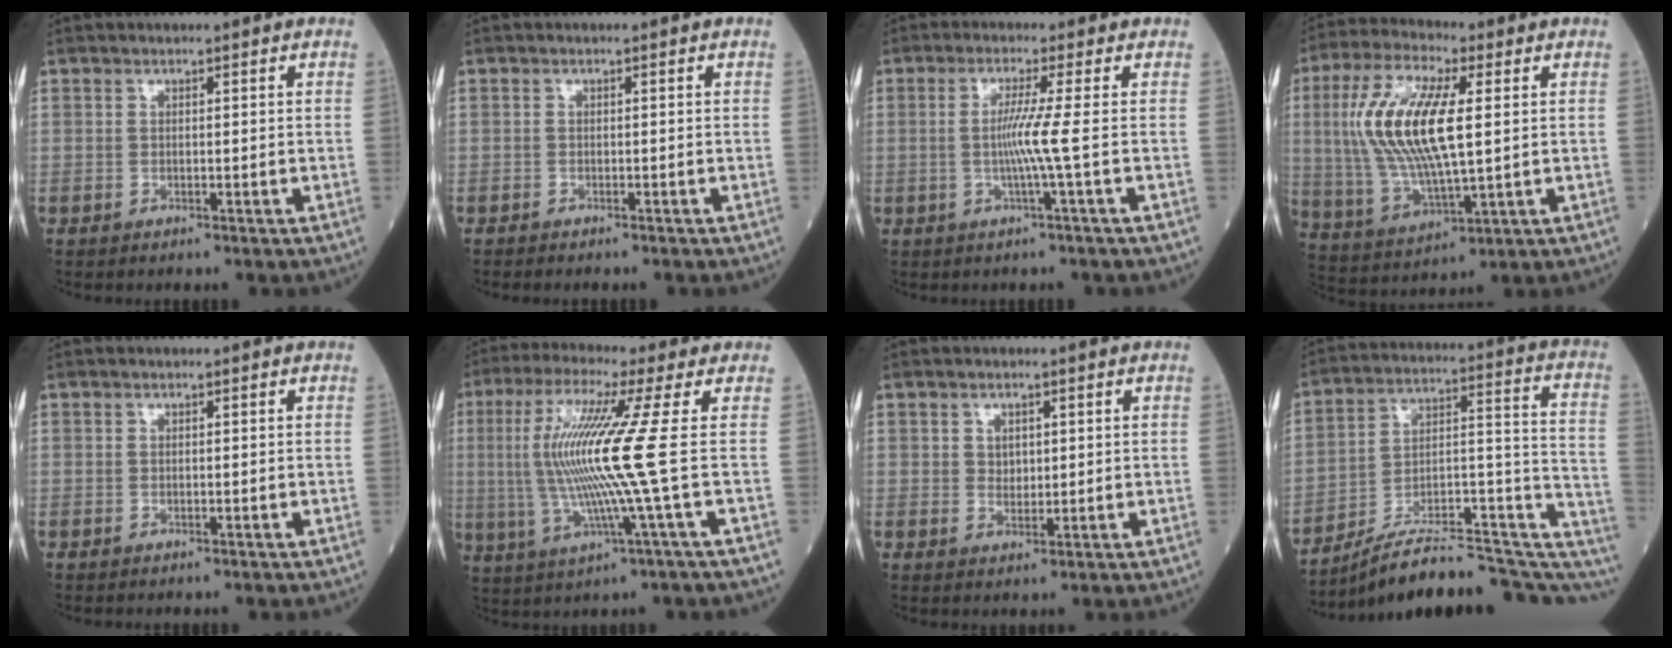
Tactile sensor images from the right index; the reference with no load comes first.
{"total": 1.0, "force": [-0.9, 0.2, 0.3], "torque": [-0.008, -0.001, -0.013]}
{"total": 4.4, "force": [-0.5, -1.7, 4.1], "torque": [-0.082, -0.005, -0.010]}
{"total": 15.6, "force": [2.3, 4.3, 14.8], "torque": [-0.318, 0.009, 0.046]}
{"total": 0.0}
{"total": 13.2, "force": [0.6, -1.8, 13.1], "torque": [-0.270, -0.002, 0.007]}
{"total": 2.1, "force": [0.7, 1.6, 1.2], "torque": [-0.015, -0.001, 0.012]}
{"total": 22.8, "force": [-18.4, 5.0, 12.6], "torque": [-0.116, 0.060, -0.267]}